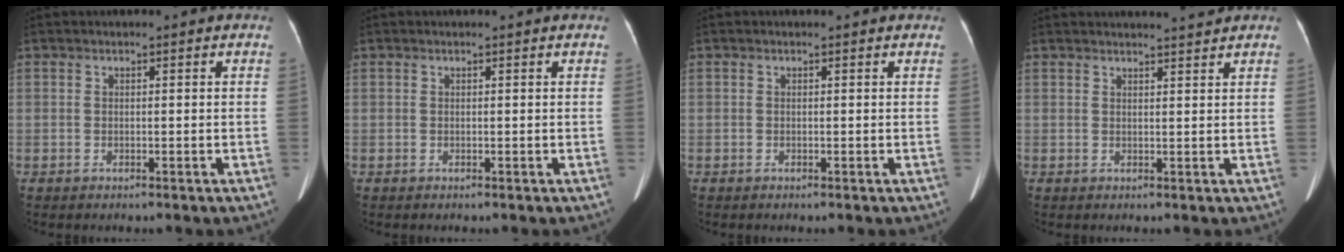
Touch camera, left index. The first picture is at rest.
{"total": 0.6, "force": [0.6, 0.0, 0.1], "torque": [-0.004, 0.000, 0.007]}
{"total": 0.0}
{"total": 3.9, "force": [3.8, -0.6, 0.8], "torque": [-0.011, 0.004, 0.048]}